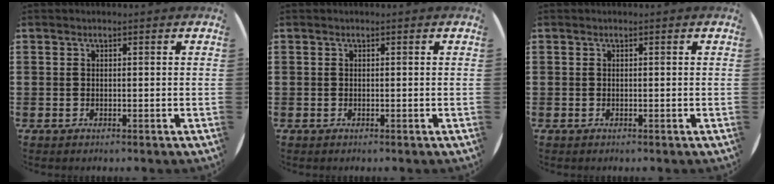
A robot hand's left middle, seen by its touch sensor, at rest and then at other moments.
{"total": 0.0}
{"total": 0.0}